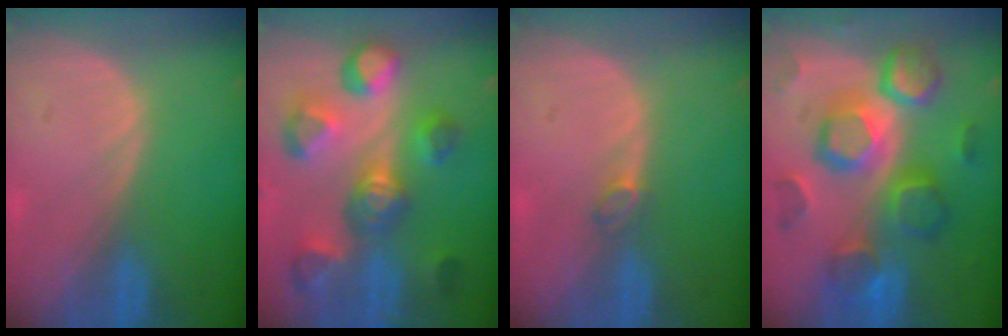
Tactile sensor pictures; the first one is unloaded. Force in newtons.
{"total": 11.1, "press": 10.1, "slide": 4.6}
{"total": 1.4, "press": 1.3, "slide": 0.3}
{"total": 12.4, "press": 12.4, "slide": 1.1}